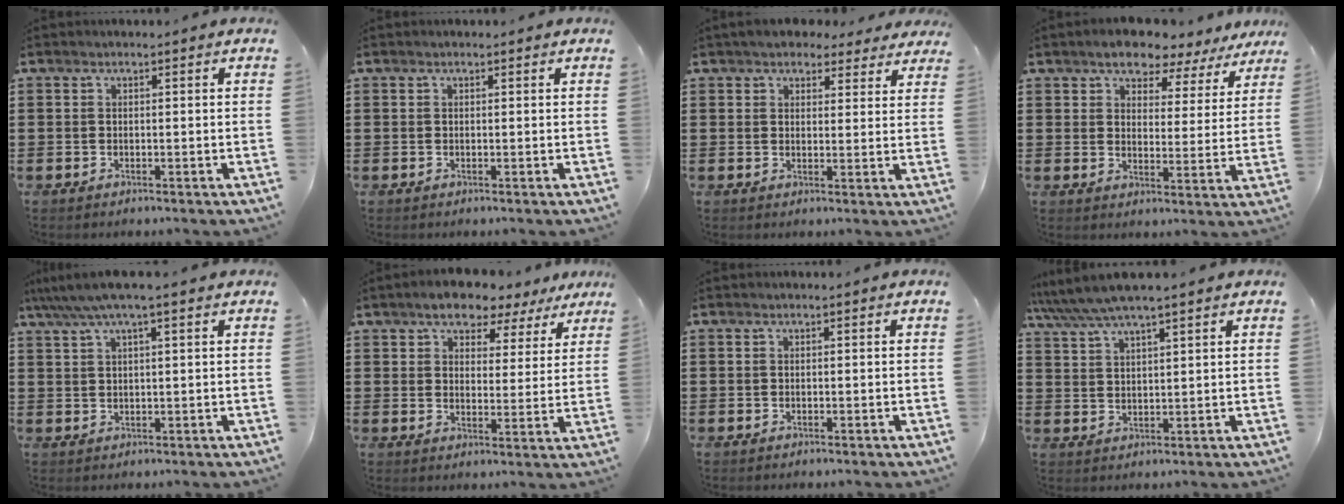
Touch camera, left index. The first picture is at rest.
{"total": 0.0}
{"total": 4.4, "force": [4.0, 1.4, 1.2], "torque": [-0.037, -0.004, 0.076]}
{"total": 5.7, "force": [5.3, 1.6, 1.5], "torque": [-0.047, -0.021, 0.091]}
{"total": 4.0, "force": [2.6, 0.2, 3.1], "torque": [-0.066, 0.002, 0.044]}
{"total": 6.0, "force": [5.3, 2.1, 1.8], "torque": [-0.044, -0.013, 0.092]}
{"total": 0.0}
{"total": 5.3, "force": [4.5, 0.5, 2.8], "torque": [-0.067, -0.010, 0.080]}